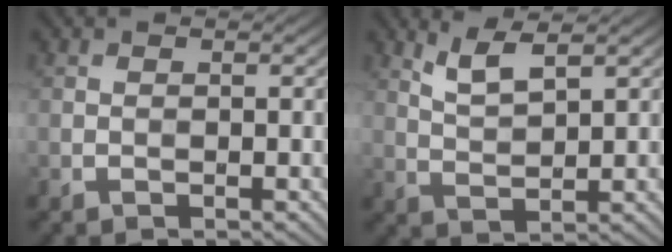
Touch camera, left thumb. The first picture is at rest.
{"total": 4.2, "force": [2.8, 1.0, 2.9], "torque": [-0.072, -0.002, 0.062]}